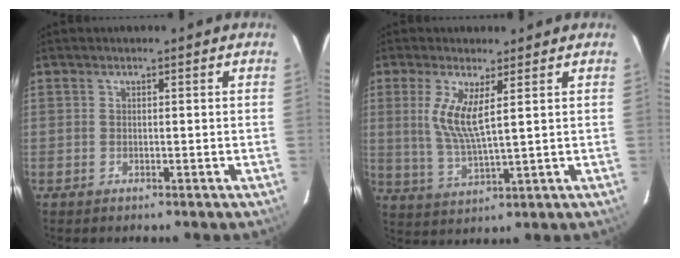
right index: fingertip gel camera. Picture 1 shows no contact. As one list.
[{"total": 7.2, "force": [2.3, 1.2, 6.7], "torque": [-0.142, -0.011, 0.050]}]